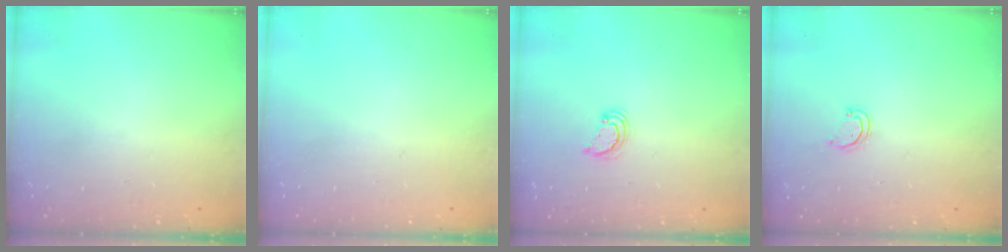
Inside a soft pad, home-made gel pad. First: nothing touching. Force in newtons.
{"total": 0.0}
{"total": 3.0, "press": 3.0, "slide": 0.2}
{"total": 3.3, "press": 3.3, "slide": 0.2}